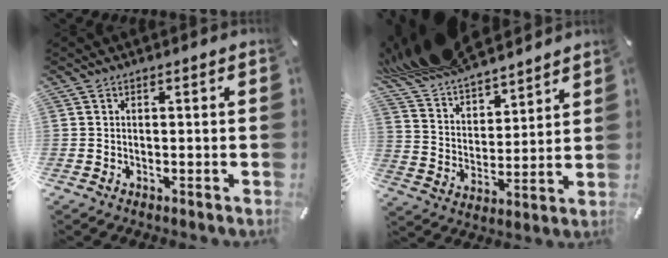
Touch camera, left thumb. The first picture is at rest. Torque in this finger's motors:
{"motor_torque": [1.88, -1.33, 1.30, -1.46, 0.30]}